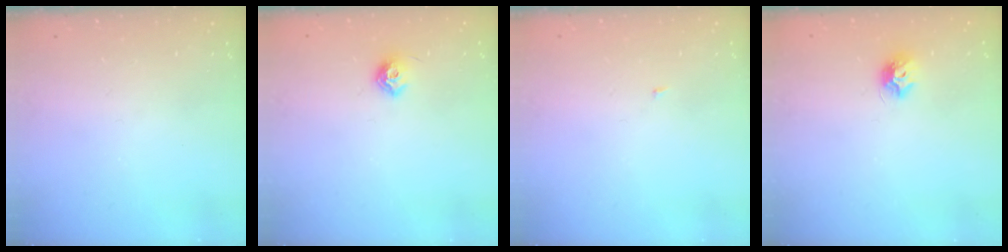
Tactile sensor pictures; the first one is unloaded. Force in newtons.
{"total": 7.9, "press": 7.8, "slide": 0.9}
{"total": 1.8, "press": 1.8, "slide": 0.2}
{"total": 7.4, "press": 7.4, "slide": 0.2}